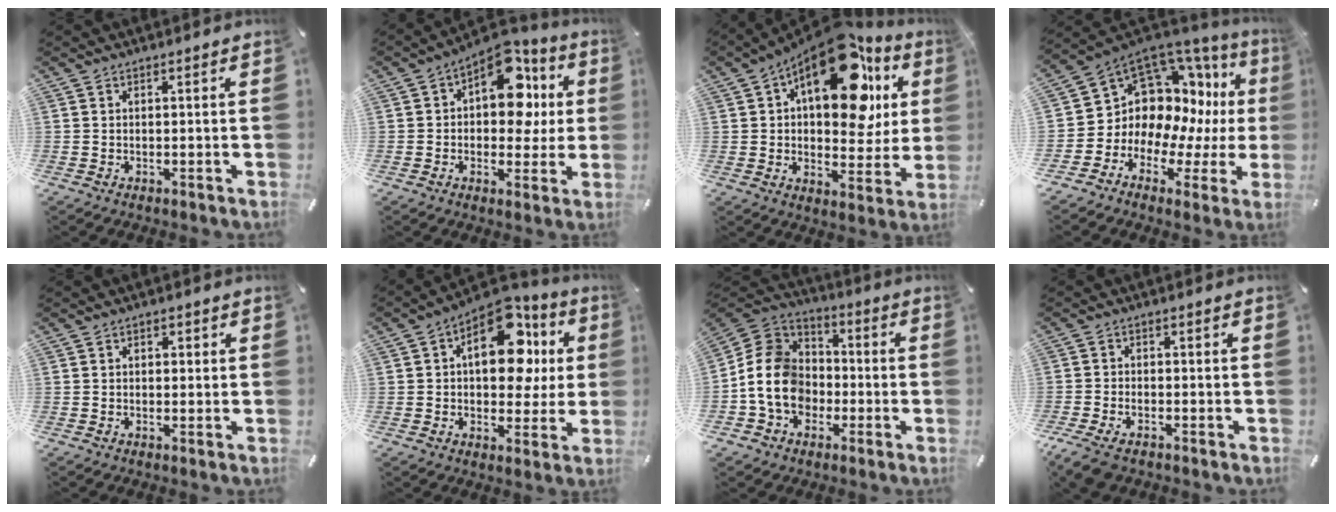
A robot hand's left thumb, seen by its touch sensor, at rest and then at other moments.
{"total": 15.2, "force": [4.8, 9.9, 10.5], "torque": [-0.148, -0.031, 0.086]}
{"total": 23.8, "force": [11.0, 12.6, 17.0], "torque": [-0.244, -0.064, 0.184]}
{"total": 12.9, "force": [4.2, 10.4, 6.4], "torque": [-0.127, -0.077, 0.085]}
{"total": 1.2, "force": [-0.1, 1.0, 0.7], "torque": [-0.005, 0.002, -0.006]}
{"total": 17.7, "force": [5.3, 10.4, 13.3], "torque": [-0.193, -0.027, 0.089]}
{"total": 13.8, "force": [-3.6, 11.7, 6.3], "torque": [-0.143, 0.032, -0.067]}
{"total": 4.2, "force": [-2.8, 2.3, 2.2], "torque": [-0.056, 0.008, -0.056]}